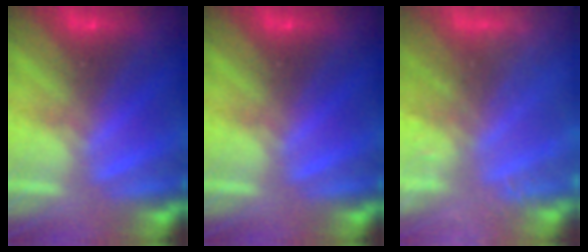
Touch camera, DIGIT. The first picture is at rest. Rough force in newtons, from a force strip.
{"total": 0.0}
{"total": 7.5}